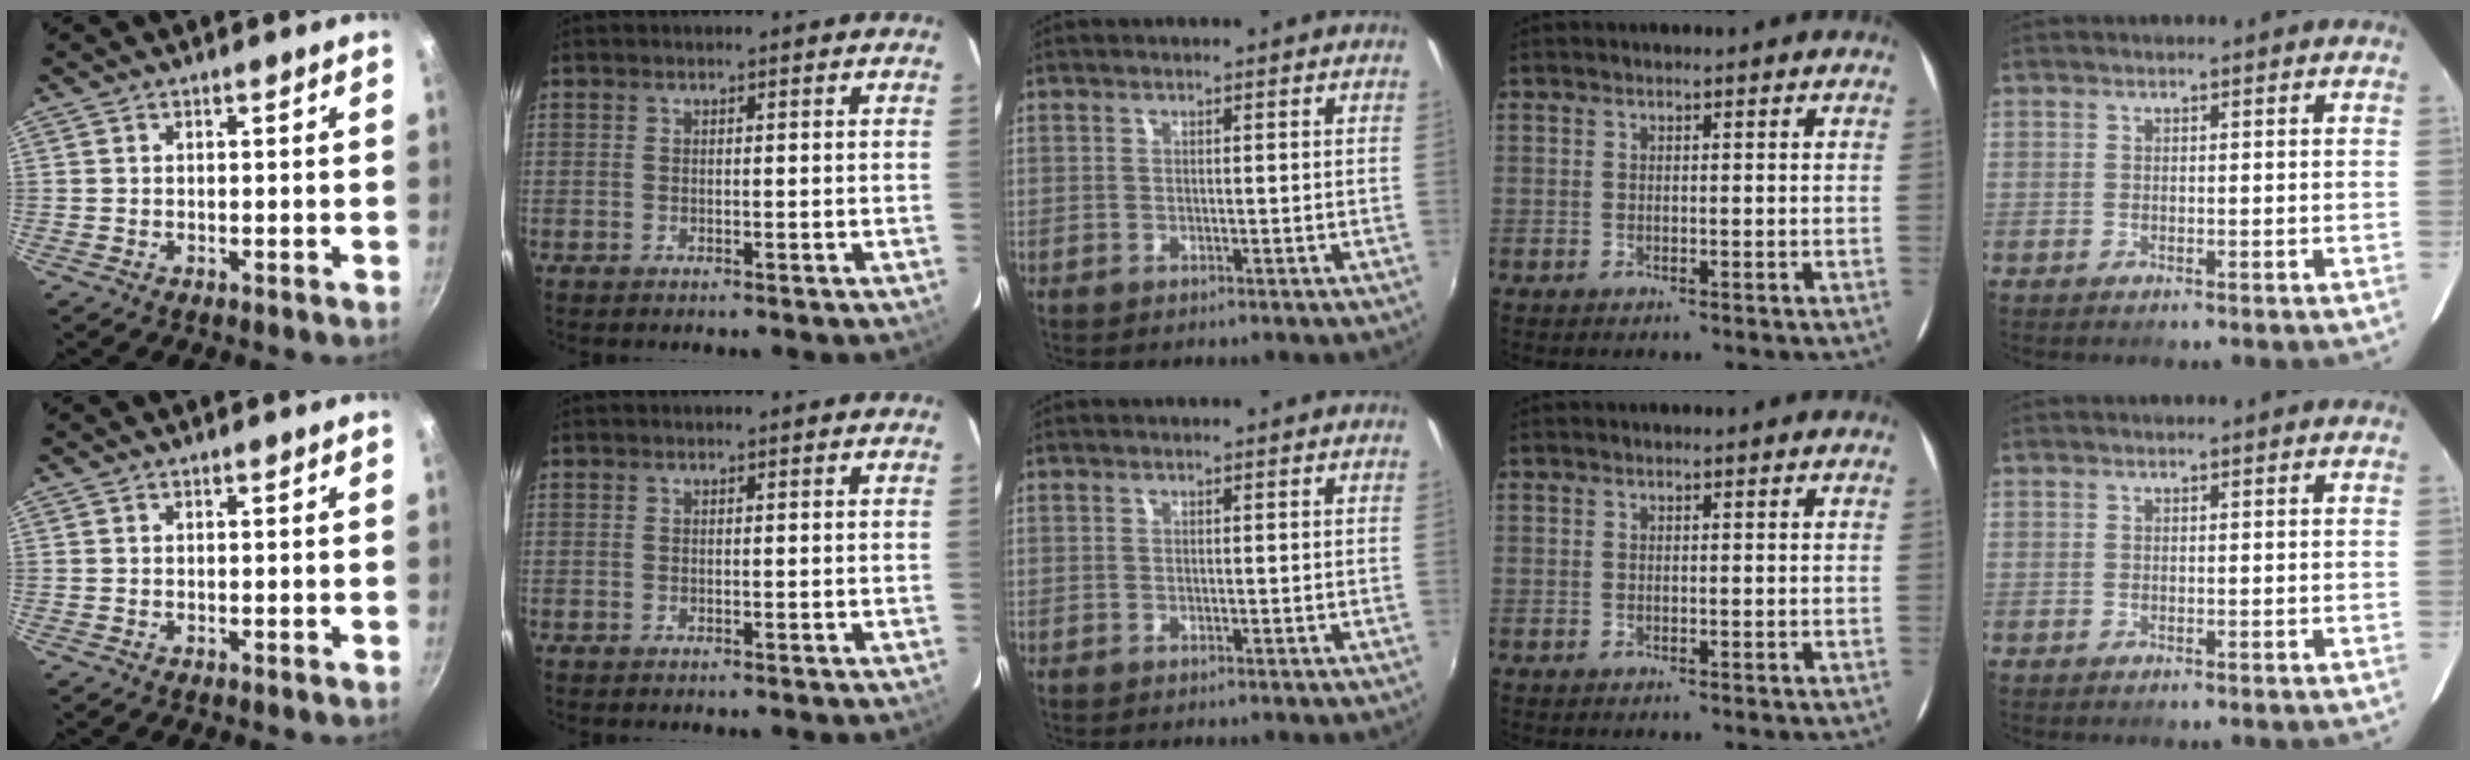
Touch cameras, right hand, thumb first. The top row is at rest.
{}